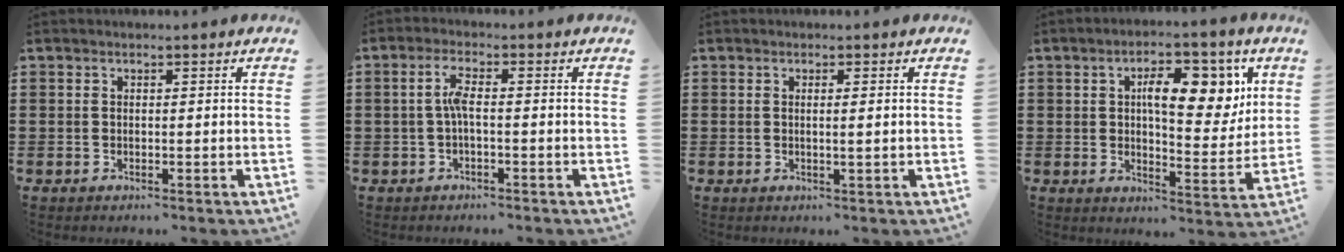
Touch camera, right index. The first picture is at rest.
{"total": 3.3, "force": [-0.5, 0.8, 3.2], "torque": [-0.068, 0.001, -0.014]}
{"total": 1.1, "force": [0.1, -0.3, 1.1], "torque": [-0.019, -0.006, 0.001]}
{"total": 11.3, "force": [4.0, 4.7, 9.5], "torque": [-0.145, -0.005, 0.058]}